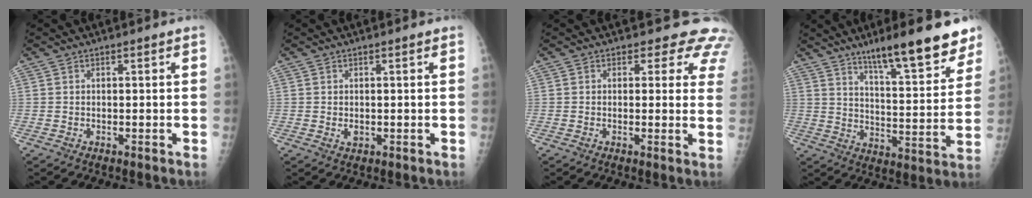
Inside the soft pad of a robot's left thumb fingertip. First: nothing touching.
{"total": 1.2, "force": [0.0, 0.8, 0.8], "torque": [-0.010, -0.002, 0.003]}
{"total": 7.5, "force": [6.0, 4.1, 2.0], "torque": [0.024, -0.022, 0.040]}
{"total": 17.6, "force": [12.4, 3.6, 12.0], "torque": [-0.137, -0.068, 0.192]}